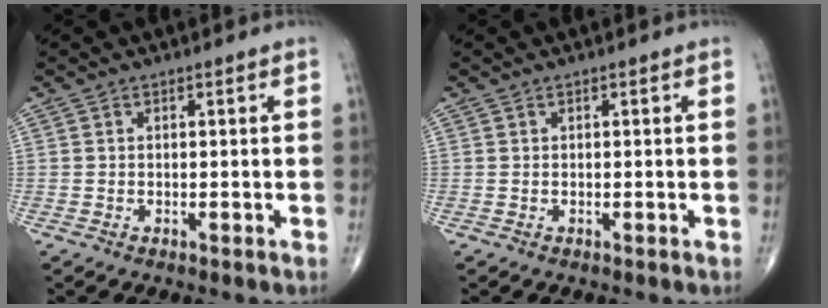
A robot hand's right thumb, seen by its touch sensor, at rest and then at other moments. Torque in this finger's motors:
{"motor_torque": [-0.04, -0.02, 0.00, 0.01, 0.00]}